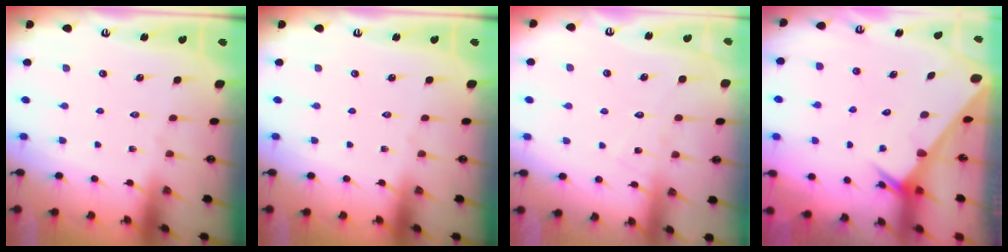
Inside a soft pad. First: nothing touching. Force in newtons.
{"total": 0.0}
{"total": 7.8, "press": 7.8, "slide": 0.3}
{"total": 2.5, "press": 2.5, "slide": 0.0}